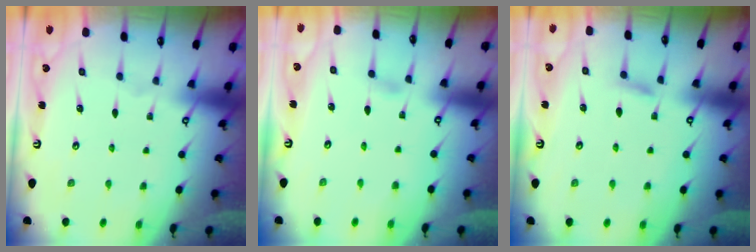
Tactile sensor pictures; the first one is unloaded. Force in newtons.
{"total": 2.0, "press": 2.0, "slide": 0.3}
{"total": 5.1, "press": 5.0, "slide": 0.8}